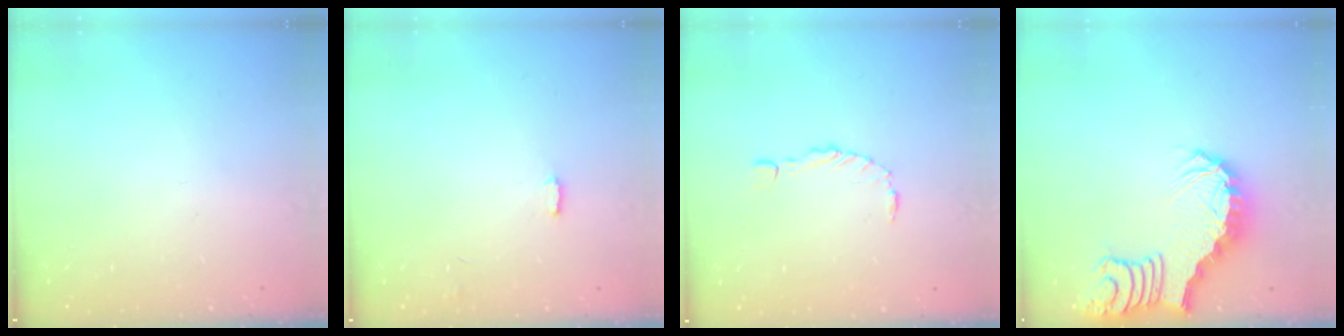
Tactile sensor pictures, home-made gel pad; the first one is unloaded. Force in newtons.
{"total": 4.2, "press": 4.2, "slide": 0.3}
{"total": 1.5, "press": 1.4, "slide": 0.3}
{"total": 3.3, "press": 3.3, "slide": 0.8}